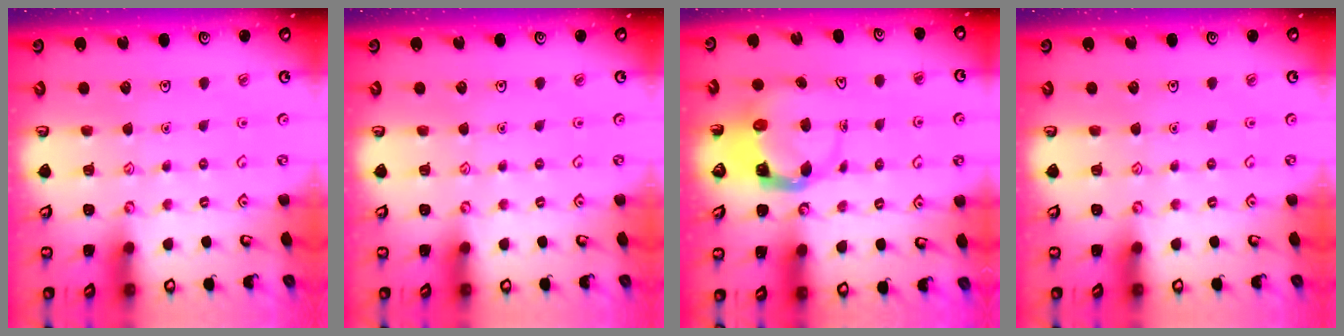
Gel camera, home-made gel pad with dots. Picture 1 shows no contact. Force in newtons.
{"total": 0.0}
{"total": 3.9, "press": 3.9, "slide": 0.6}
{"total": 0.0}